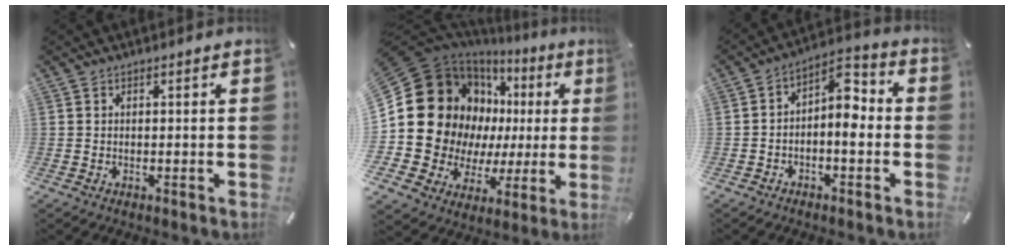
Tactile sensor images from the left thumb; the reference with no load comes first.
{"total": 22.1, "force": [5.4, 17.7, 12.1], "torque": [-0.219, -0.045, 0.126]}
{"total": 6.7, "force": [-1.4, 3.8, 5.3], "torque": [-0.079, -0.002, -0.029]}